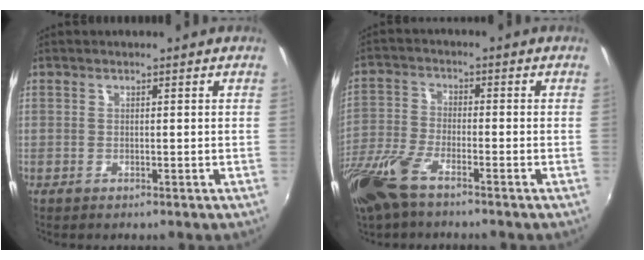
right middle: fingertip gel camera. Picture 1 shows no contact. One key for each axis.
{"total": 11.8, "fx": -8.3, "fy": 3.5, "fz": 7.6, "tx": -0.180, "ty": -0.027, "tz": -0.173}